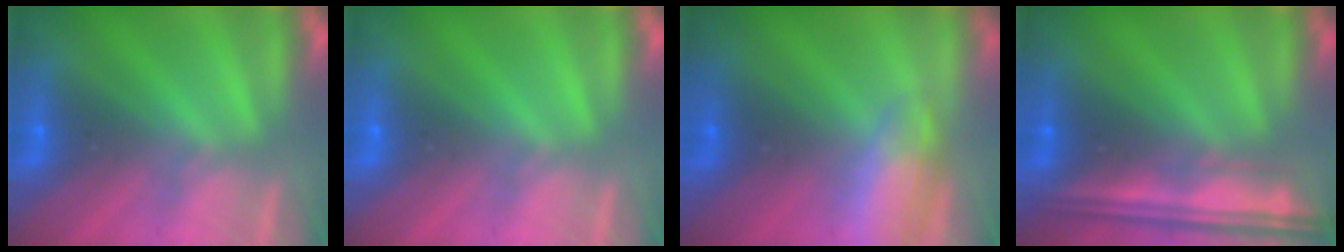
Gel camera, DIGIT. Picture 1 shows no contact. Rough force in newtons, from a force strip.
{"total": 0.0}
{"total": 2.7}
{"total": 7.8}